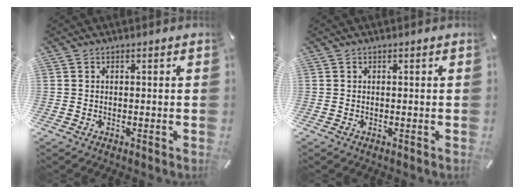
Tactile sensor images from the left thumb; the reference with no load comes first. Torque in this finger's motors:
{"motor_torque": [-0.01, 0.01, 0.00, 0.00, 0.00]}